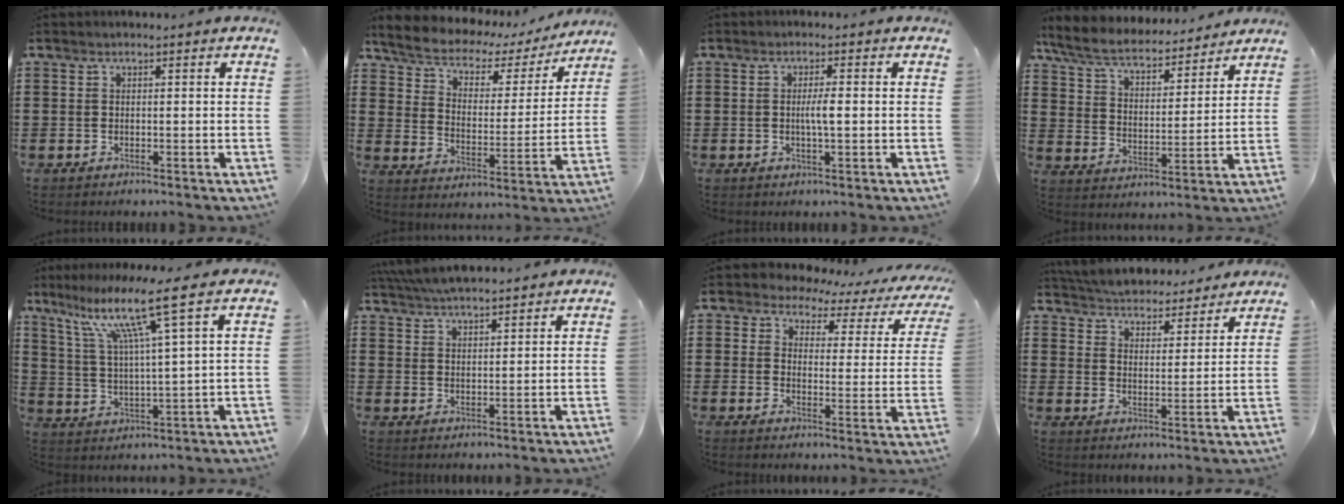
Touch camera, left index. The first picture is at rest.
{"total": 4.8, "force": [4.2, 2.0, 1.4], "torque": [-0.054, -0.027, 0.064]}
{"total": 2.8, "force": [-0.1, 0.4, 2.8], "torque": [-0.052, -0.002, -0.004]}
{"total": 6.9, "force": [6.1, 1.4, 2.8], "torque": [-0.080, -0.034, 0.105]}
{"total": 11.3, "force": [6.7, 0.0, 9.1], "torque": [-0.193, -0.019, 0.107]}
{"total": 4.9, "force": [4.7, 0.2, 1.2], "torque": [-0.039, -0.013, 0.088]}
{"total": 3.9, "force": [3.1, 2.1, 1.1], "torque": [-0.036, -0.017, 0.047]}
{"total": 4.7, "force": [4.7, 0.4, -0.1], "torque": [-0.026, -0.033, 0.079]}